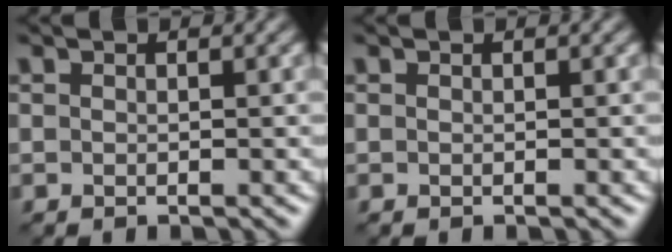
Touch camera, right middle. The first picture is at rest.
{"total": 0.0}